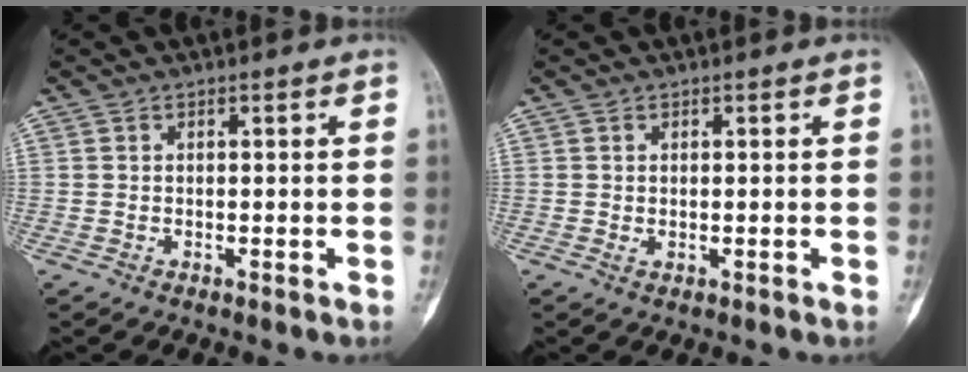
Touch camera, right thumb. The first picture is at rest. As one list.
[{"total": 0.7, "force": [0.0, 0.5, 0.5], "torque": [-0.011, -0.001, 0.005]}]